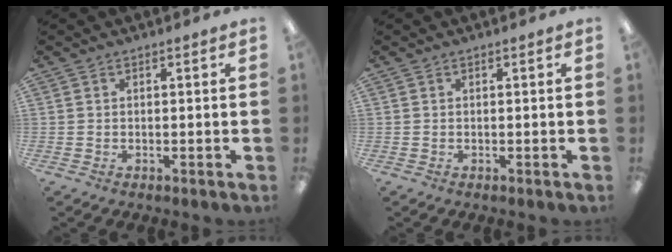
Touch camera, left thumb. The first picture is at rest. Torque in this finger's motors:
{"motor_torque": [-0.01, -0.01, 0.04, -0.03, 0.00]}